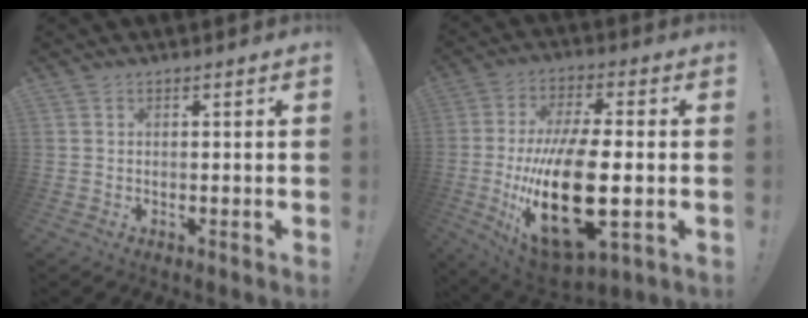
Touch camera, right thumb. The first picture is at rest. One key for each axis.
{"total": 25.8, "fx": -3.9, "fy": 10.9, "fz": 23.0, "tx": -0.441, "ty": -0.007, "tz": -0.055}